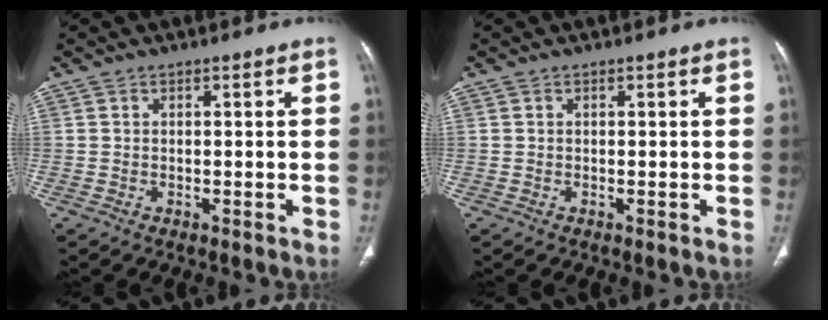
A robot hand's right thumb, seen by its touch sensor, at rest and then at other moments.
{"total": 0.0}